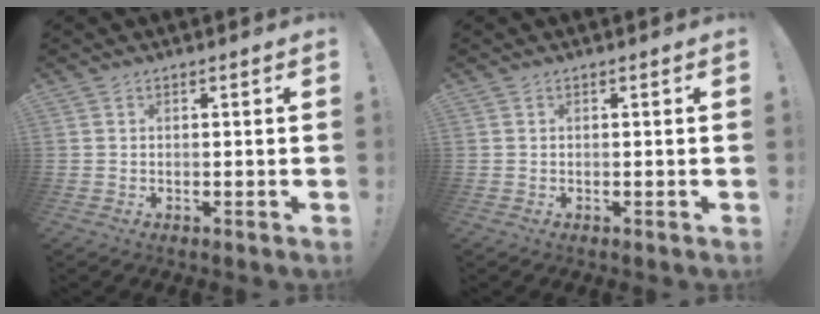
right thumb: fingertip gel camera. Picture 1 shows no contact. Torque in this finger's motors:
{"motor_torque": [0.00, 0.00, 0.00, 0.00, 0.00]}